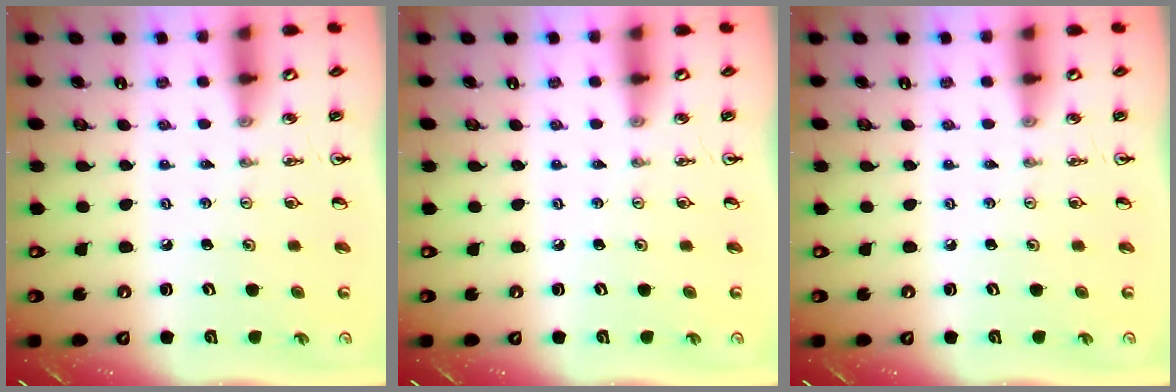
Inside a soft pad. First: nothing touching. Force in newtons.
{"total": 0.0}
{"total": 0.0}